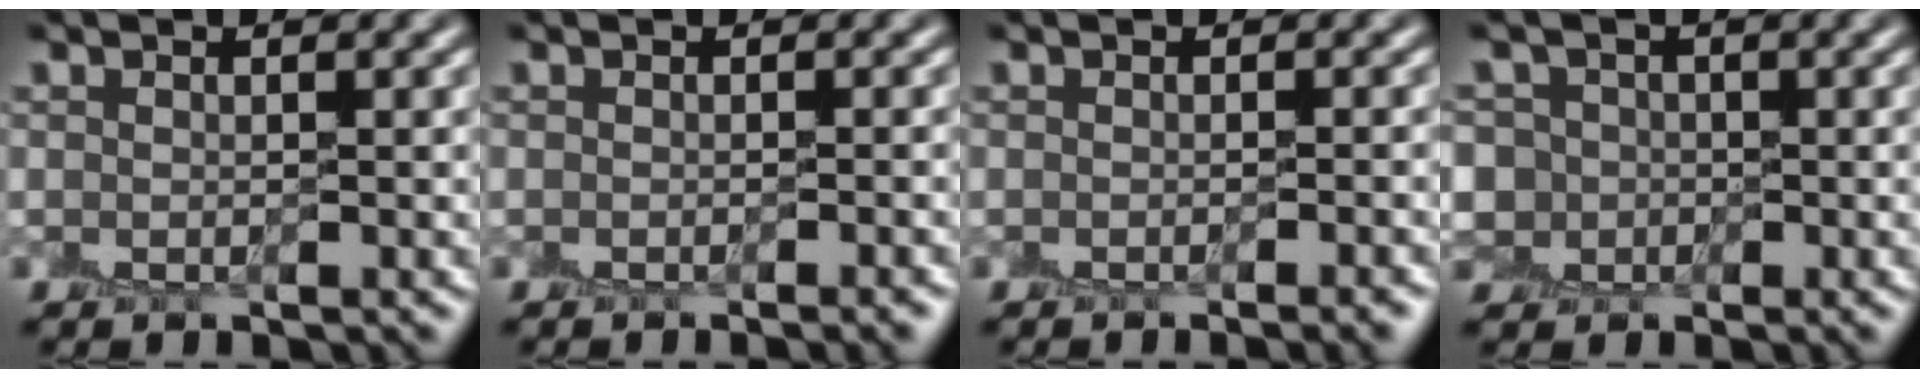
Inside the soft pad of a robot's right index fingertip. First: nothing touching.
{"total": 1.6, "force": [-1.2, 0.2, 1.1], "torque": [-0.011, -0.002, -0.012]}
{"total": 2.1, "force": [-1.5, 0.3, 1.4], "torque": [-0.015, 0.000, -0.016]}
{"total": 4.9, "force": [0.2, 4.6, 1.8], "torque": [-0.034, 0.032, -0.035]}